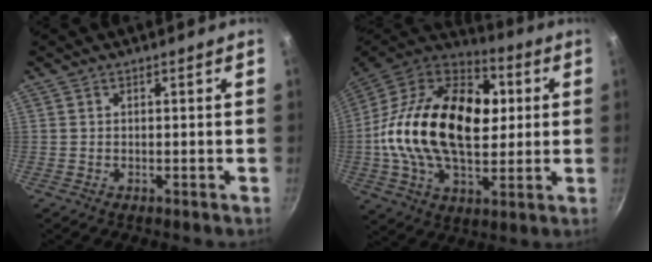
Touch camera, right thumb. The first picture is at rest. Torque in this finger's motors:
{"motor_torque": [0.37, 2.11, 1.56, -1.21, 0.42]}